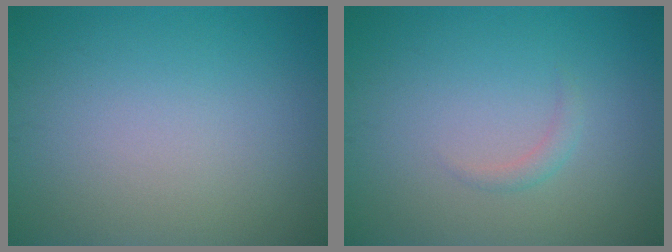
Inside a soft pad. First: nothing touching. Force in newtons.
{"total": 0.9, "press": 0.9, "slide": 0.1}